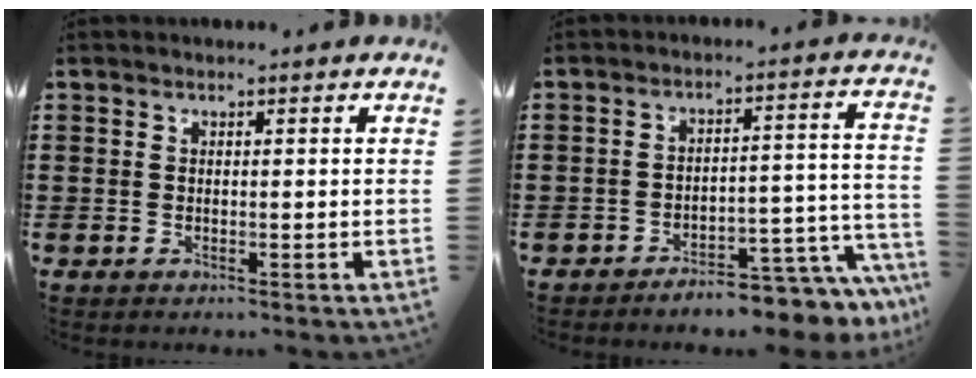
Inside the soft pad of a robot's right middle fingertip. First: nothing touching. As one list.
[{"total": 5.7, "force": [-5.4, 0.2, 1.7], "torque": [-0.026, 0.001, -0.102]}]